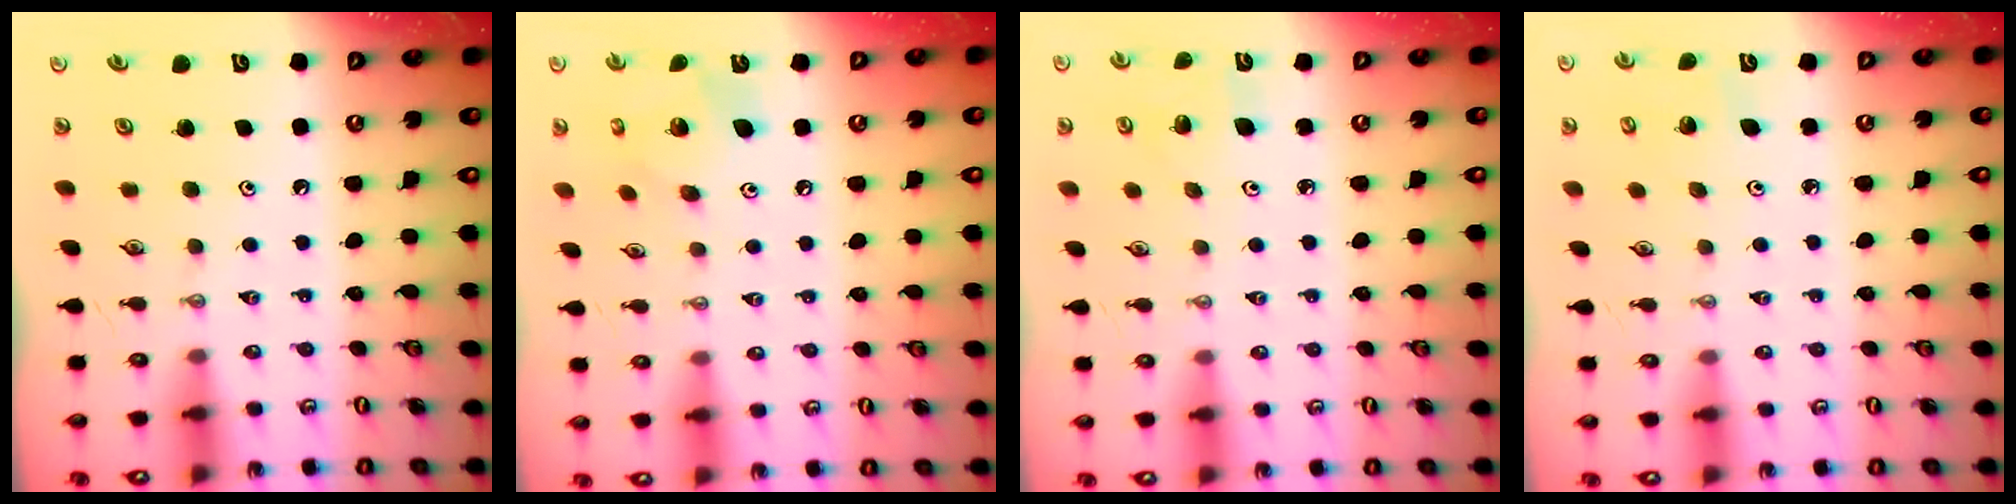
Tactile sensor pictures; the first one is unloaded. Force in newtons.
{"total": 10.6, "press": 10.5, "slide": 0.9}
{"total": 4.8, "press": 4.7, "slide": 1.2}
{"total": 2.8, "press": 2.8, "slide": 0.4}